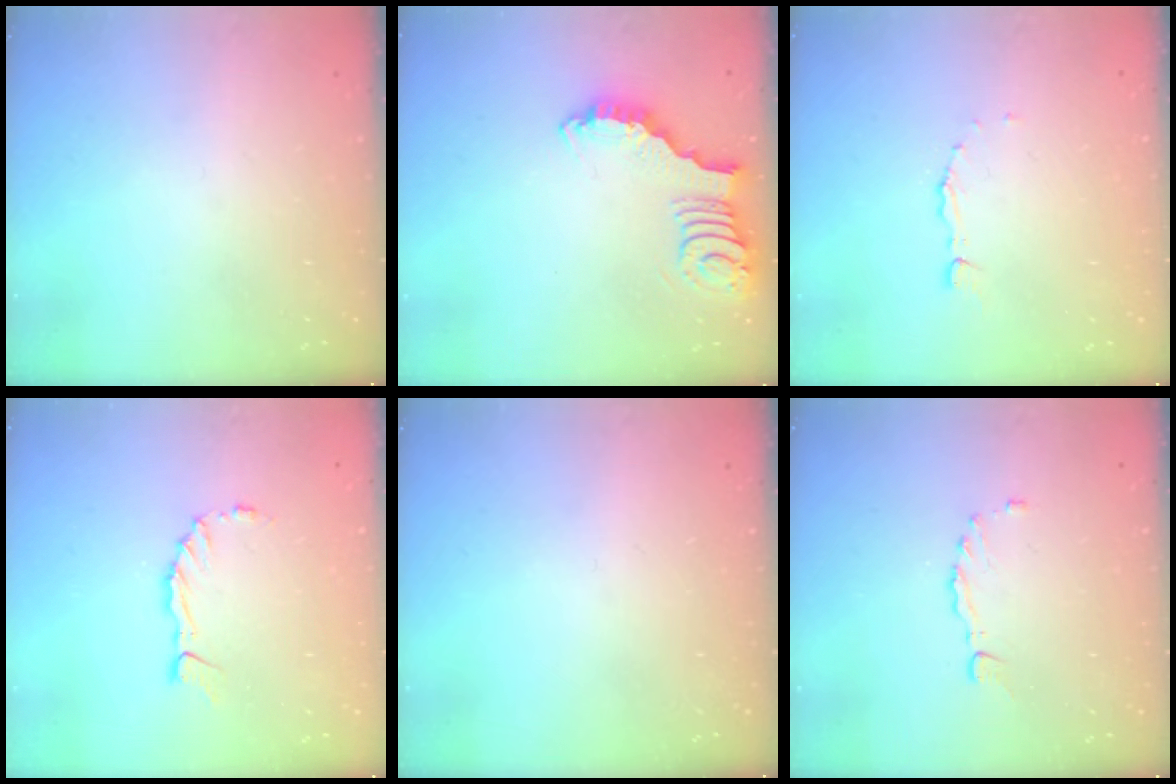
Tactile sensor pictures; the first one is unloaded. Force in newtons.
{"total": 5.8, "press": 5.7, "slide": 0.6}
{"total": 2.0, "press": 2.0, "slide": 0.3}
{"total": 1.9, "press": 1.9, "slide": 0.0}
{"total": 0.0}
{"total": 1.3, "press": 1.3, "slide": 0.3}